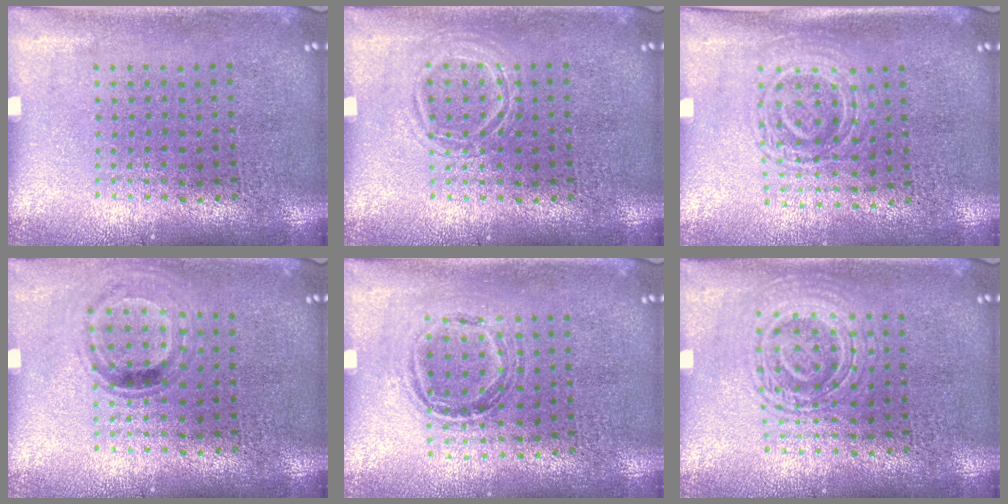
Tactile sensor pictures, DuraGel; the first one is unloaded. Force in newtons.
{"total": 1.3, "press": 1.3, "slide": 0.2}
{"total": 1.5, "press": 1.4, "slide": 0.6}
{"total": 0.9, "press": 0.8, "slide": 0.4}
{"total": 1.1, "press": 1.0, "slide": 0.4}
{"total": 2.9, "press": 2.8, "slide": 0.6}